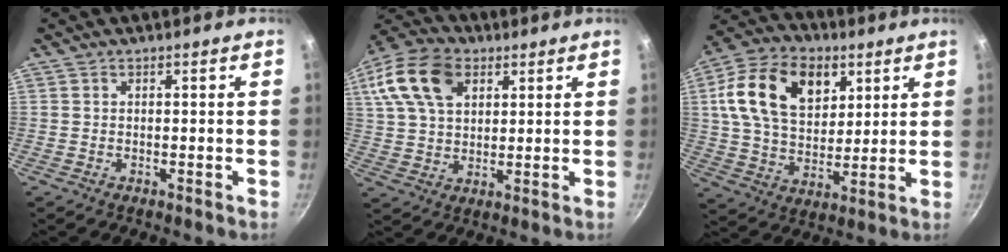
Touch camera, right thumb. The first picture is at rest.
{"total": 16.6, "force": [6.5, 11.0, 10.7], "torque": [-0.197, 0.011, 0.112]}
{"total": 19.4, "force": [6.8, 13.0, 12.7], "torque": [-0.203, -0.009, 0.110]}